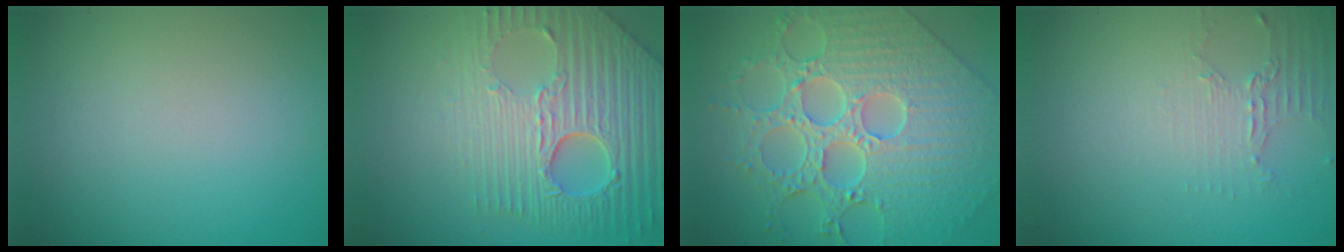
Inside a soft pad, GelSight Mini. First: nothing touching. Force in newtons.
{"total": 9.0, "press": 6.1, "slide": 6.7}
{"total": 9.3, "press": 7.0, "slide": 6.1}
{"total": 2.1, "press": 1.5, "slide": 1.4}